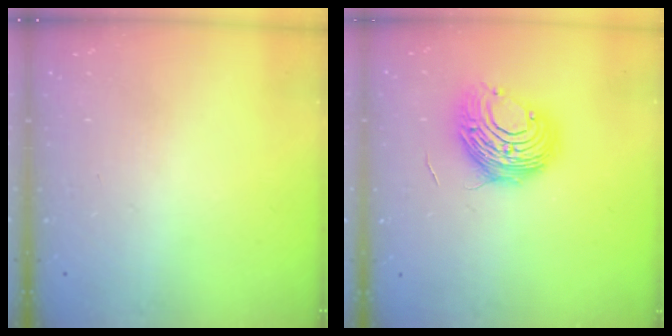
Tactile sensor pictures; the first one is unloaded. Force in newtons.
{"total": 11.0, "press": 11.0, "slide": 0.6}